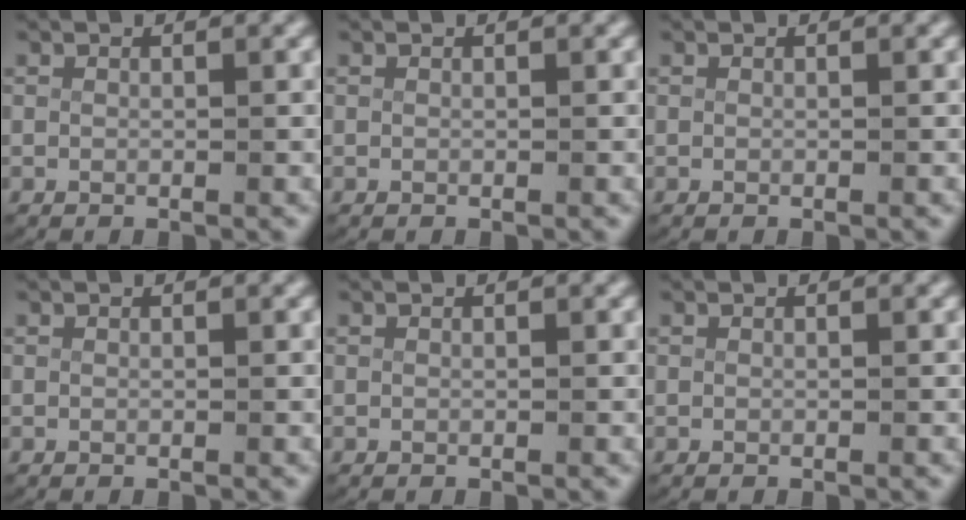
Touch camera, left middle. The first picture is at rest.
{"total": 0.0}
{"total": 0.0}
{"total": 0.0}
{"total": 0.0}
{"total": 0.0}